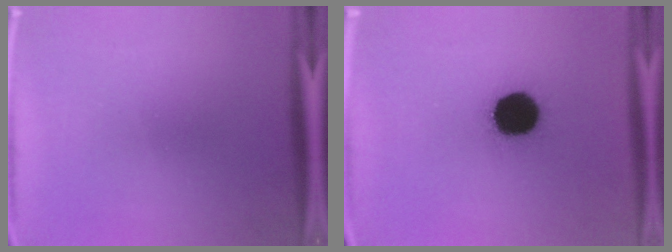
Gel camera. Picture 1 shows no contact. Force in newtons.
{"total": 14.5}